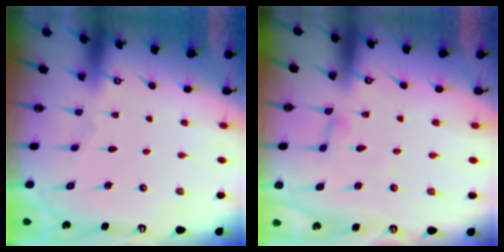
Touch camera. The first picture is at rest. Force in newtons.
{"total": 3.6, "press": 3.6, "slide": 0.2}